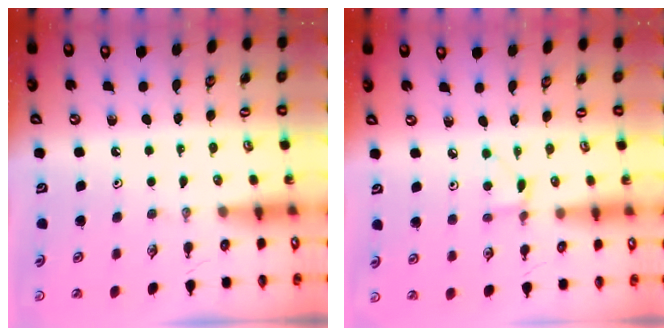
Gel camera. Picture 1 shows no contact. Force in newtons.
{"total": 3.4, "press": 3.4, "slide": 0.5}